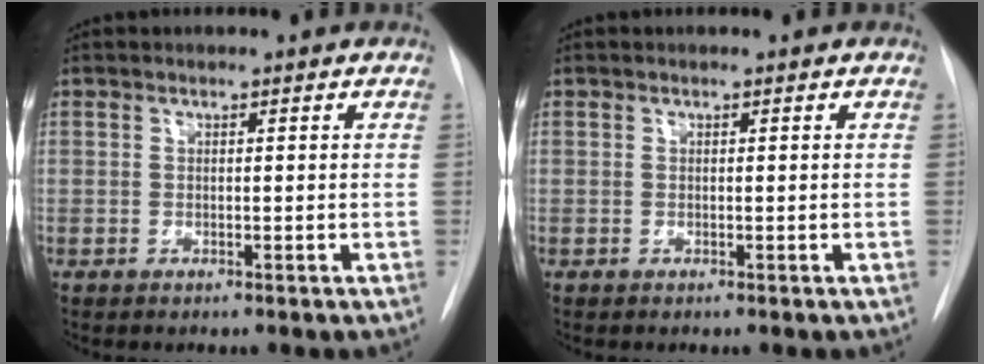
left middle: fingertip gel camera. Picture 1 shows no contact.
{"total": 0.0}